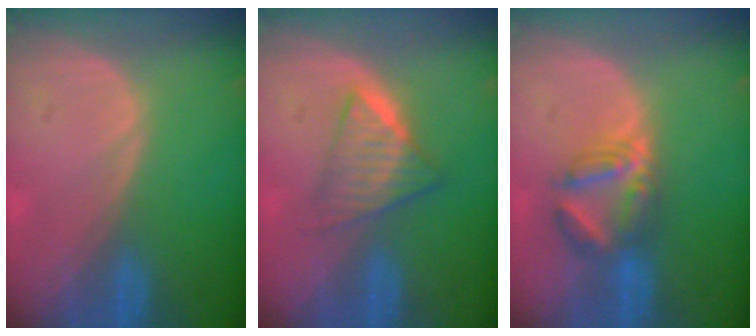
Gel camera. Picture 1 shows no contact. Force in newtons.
{"total": 6.2, "press": 5.4, "slide": 3.0}
{"total": 6.0, "press": 5.9, "slide": 0.7}